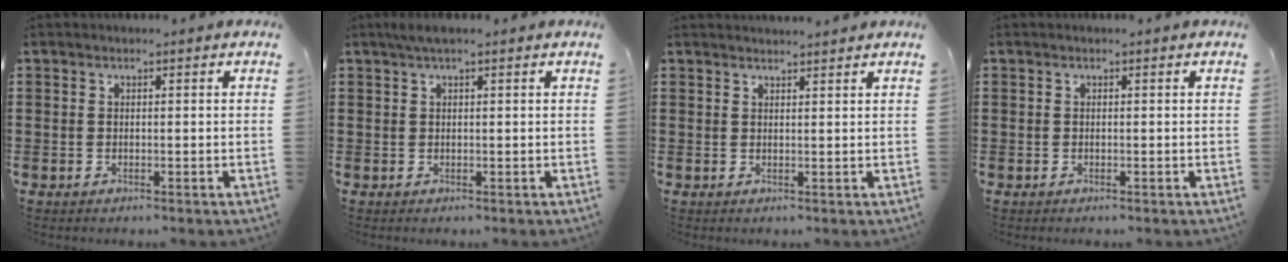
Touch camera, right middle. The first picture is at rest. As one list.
[{"total": 1.3, "force": [0.7, 0.2, 1.1], "torque": [-0.023, 0.004, 0.011]}, {"total": 1.5, "force": [1.4, -0.2, 0.0], "torque": [-0.003, -0.002, 0.028]}, {"total": 0.0}]